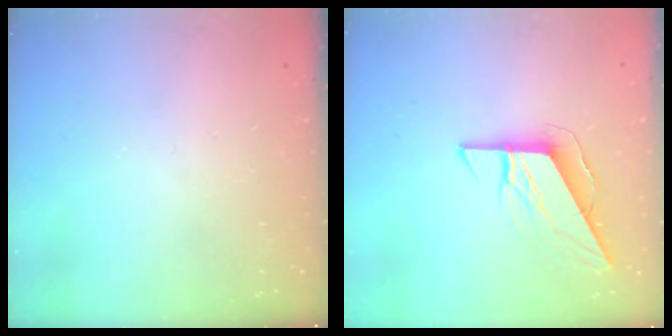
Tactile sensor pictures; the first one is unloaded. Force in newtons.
{"total": 8.4, "press": 8.4, "slide": 0.4}